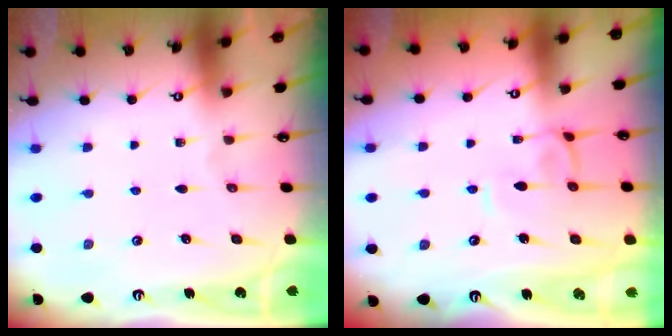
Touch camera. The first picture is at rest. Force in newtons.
{"total": 0.0}